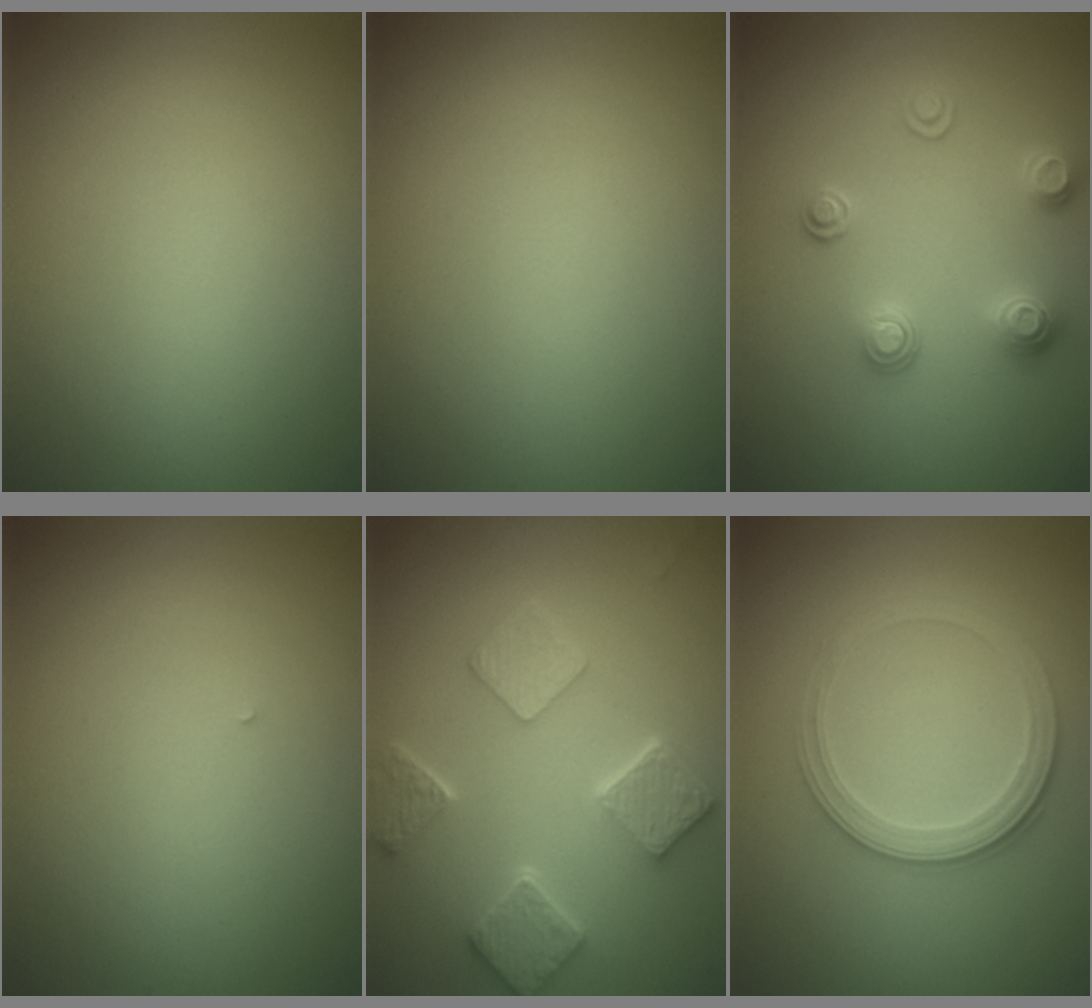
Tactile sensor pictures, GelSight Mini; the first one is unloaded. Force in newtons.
{"total": 0.0}
{"total": 2.6, "press": 2.6, "slide": 0.6}
{"total": 0.0}
{"total": 5.5, "press": 4.3, "slide": 3.3}
{"total": 2.8, "press": 2.7, "slide": 0.8}